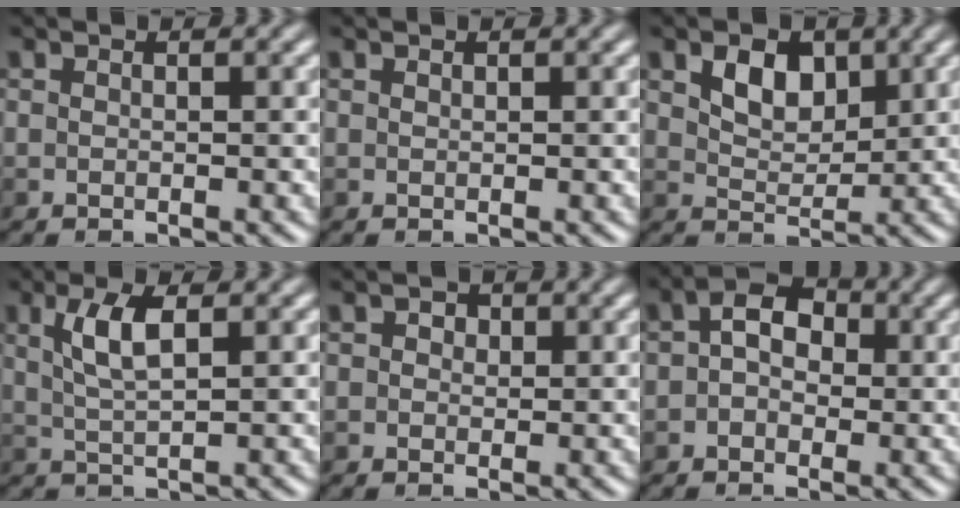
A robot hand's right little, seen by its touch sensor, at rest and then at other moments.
{"total": 0.0}
{"total": 3.3, "force": [1.4, 2.1, 2.1], "torque": [-0.037, 0.001, 0.023]}
{"total": 3.3, "force": [1.0, 1.0, 2.9], "torque": [-0.062, 0.003, 0.021]}
{"total": 1.4, "force": [0.6, 1.1, 0.7], "torque": [-0.007, 0.002, -0.004]}
{"total": 3.2, "force": [0.2, 2.3, 2.2], "torque": [-0.032, 0.009, -0.009]}